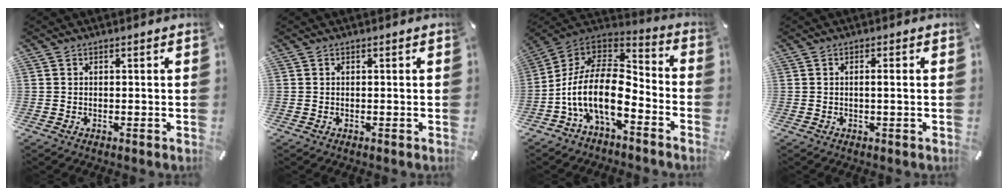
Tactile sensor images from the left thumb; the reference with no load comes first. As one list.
[{"total": 0.0}, {"total": 16.0, "force": [-7.2, 8.0, 11.9], "torque": [-0.264, 0.005, -0.129]}, {"total": 1.8, "force": [0.0, 0.1, 1.8], "torque": [-0.034, -0.003, -0.001]}]